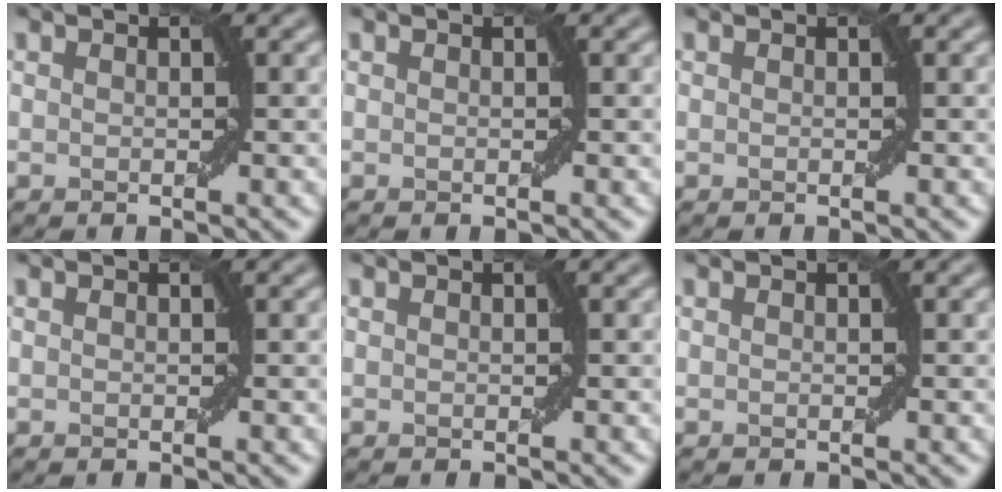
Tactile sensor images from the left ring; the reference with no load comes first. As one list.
[{"total": 0.0}, {"total": 0.0}, {"total": 0.0}, {"total": 0.0}, {"total": 0.0}]